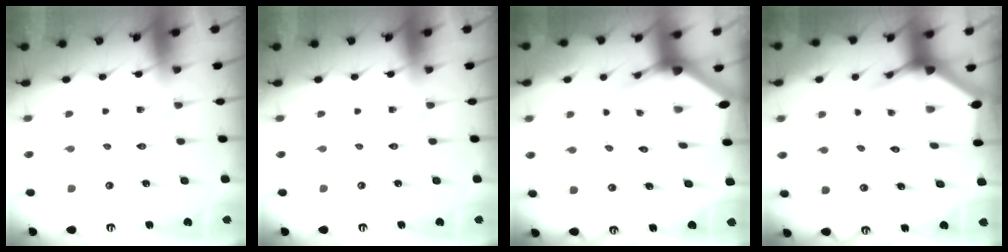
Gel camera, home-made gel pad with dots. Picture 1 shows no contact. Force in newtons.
{"total": 0.0}
{"total": 2.8, "press": 2.8, "slide": 0.2}
{"total": 3.5, "press": 3.5, "slide": 0.5}